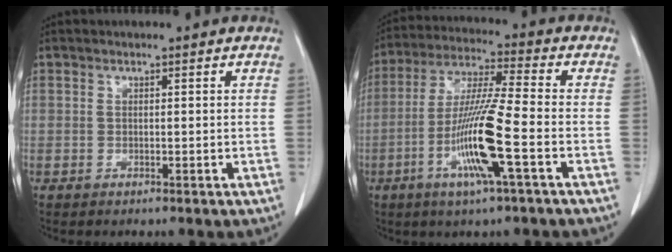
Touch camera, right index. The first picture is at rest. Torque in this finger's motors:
{"motor_torque": [1.59, -0.55, 0.48, 0.17]}